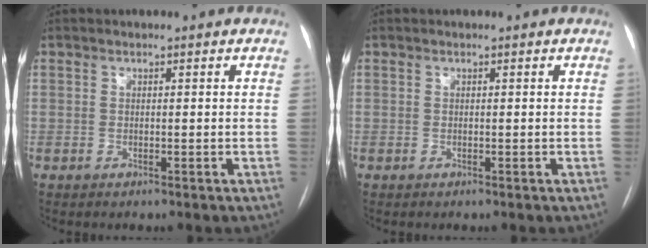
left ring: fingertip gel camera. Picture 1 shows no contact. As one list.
[{"total": 0.0}]